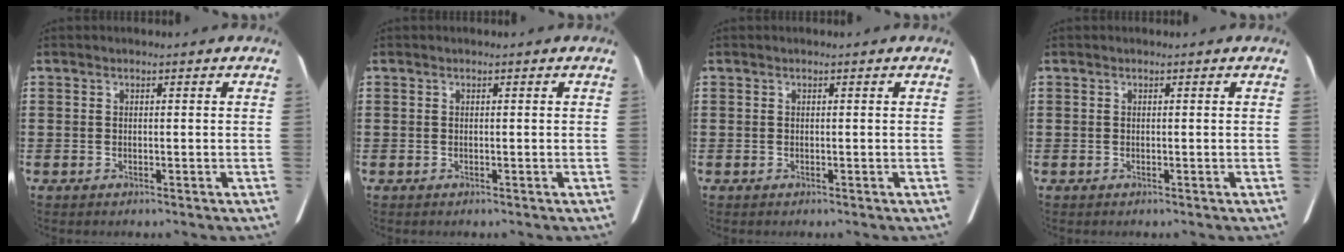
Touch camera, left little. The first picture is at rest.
{"total": 0.0}
{"total": 0.0}
{"total": 0.0}